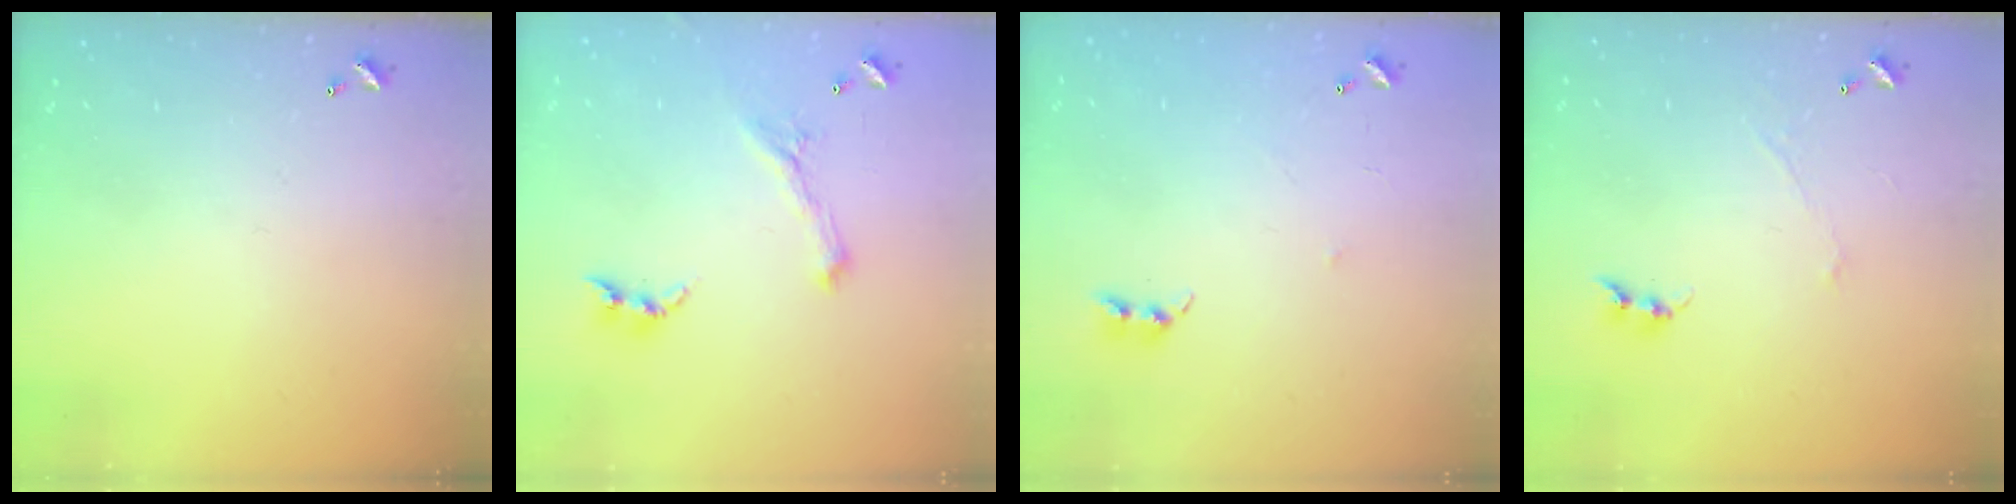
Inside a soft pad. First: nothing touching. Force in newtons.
{"total": 0.7, "press": 0.6, "slide": 0.3}
{"total": 6.0, "press": 5.9, "slide": 0.8}
{"total": 1.3, "press": 1.2, "slide": 0.5}